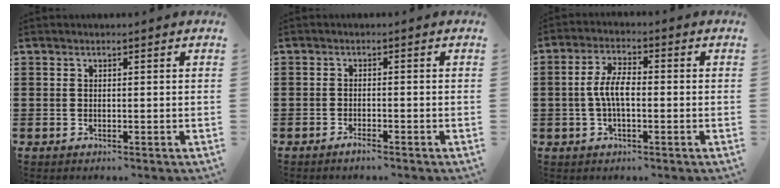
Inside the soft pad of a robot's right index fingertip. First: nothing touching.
{"total": 1.3, "force": [-1.2, 0.1, 0.6], "torque": [-0.013, -0.006, -0.021]}
{"total": 5.6, "force": [-0.6, 2.2, 5.1], "torque": [-0.112, -0.001, -0.019]}